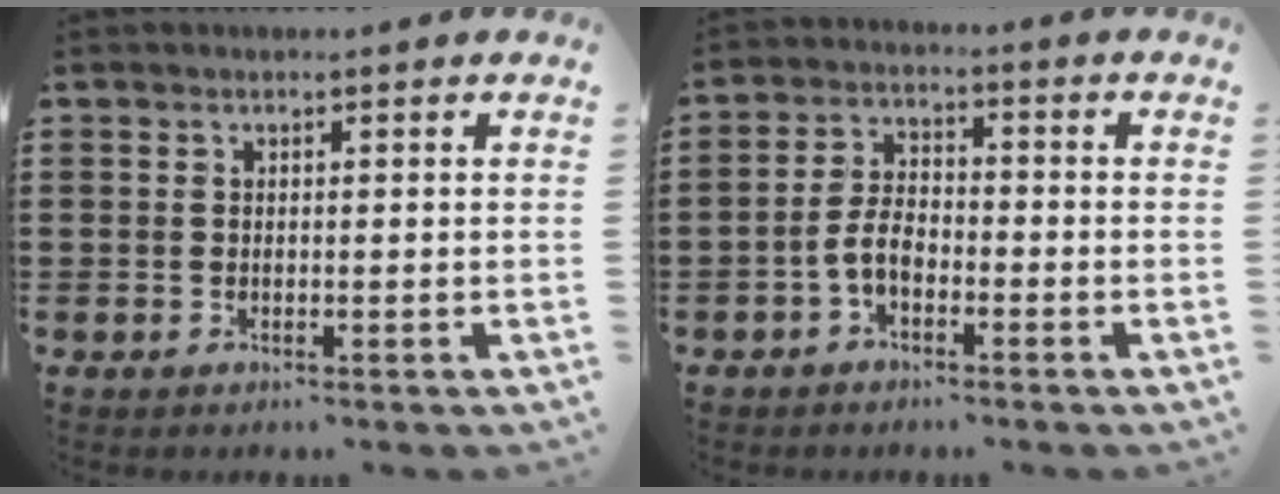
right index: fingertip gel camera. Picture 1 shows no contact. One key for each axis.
{"total": 4.6, "fx": -2.1, "fy": 2.3, "fz": 3.3, "tx": -0.079, "ty": 0.002, "tz": -0.046}